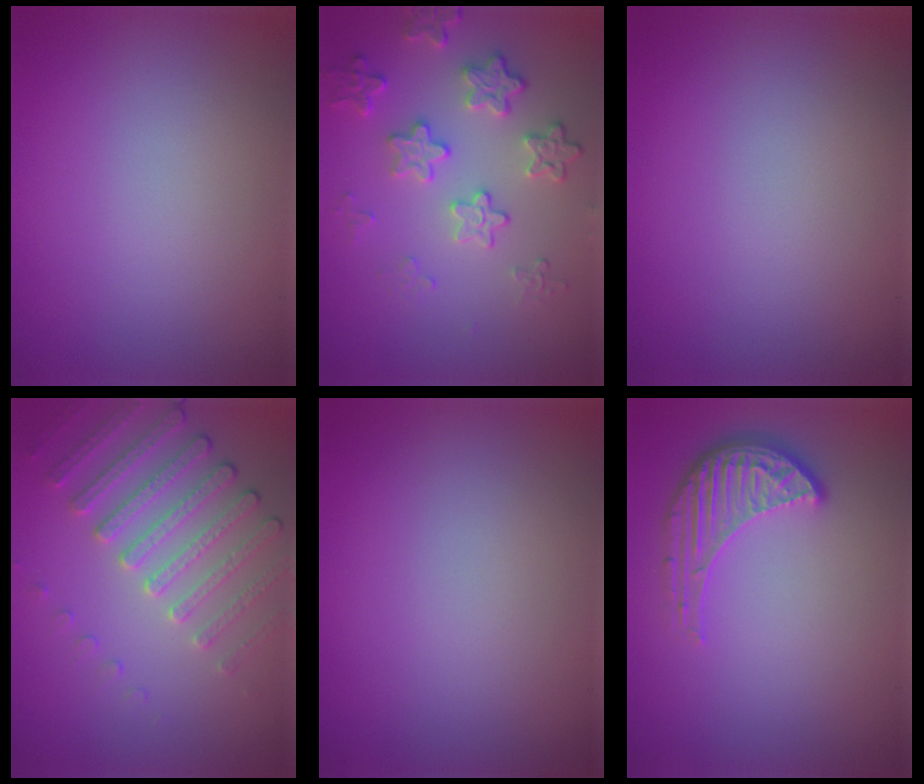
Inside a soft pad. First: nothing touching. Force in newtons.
{"total": 4.1, "press": 3.6, "slide": 2.0}
{"total": 0.0}
{"total": 4.0, "press": 3.8, "slide": 1.4}
{"total": 0.0}
{"total": 4.1, "press": 3.2, "slide": 2.5}